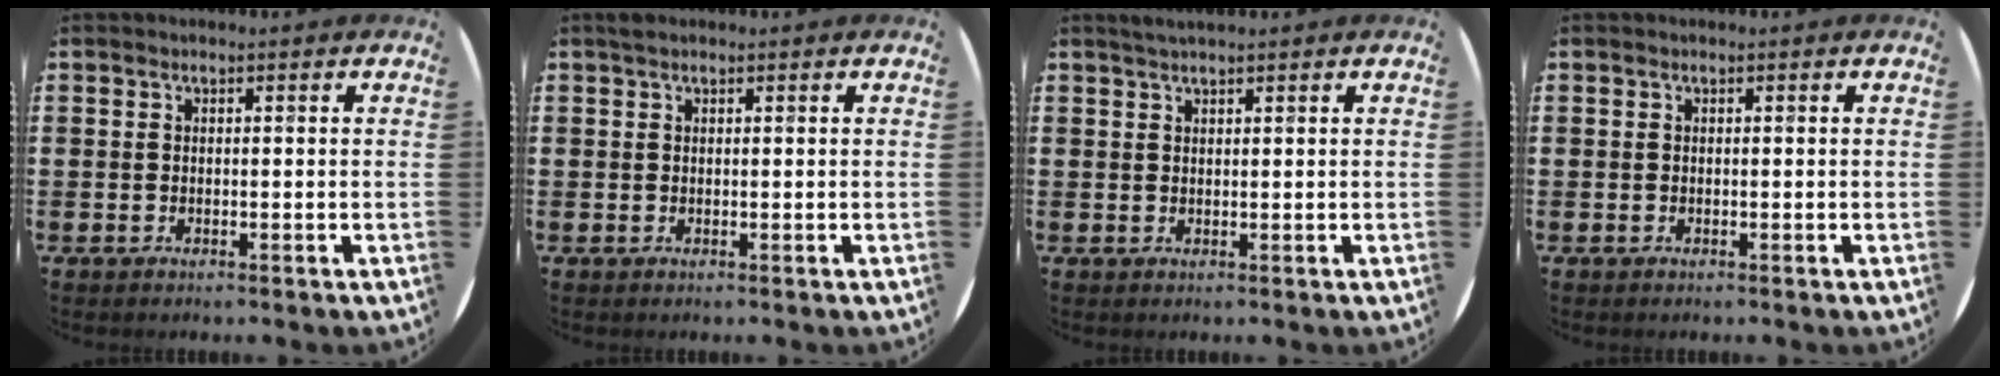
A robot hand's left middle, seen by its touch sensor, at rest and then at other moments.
{"total": 0.6, "force": [0.5, 0.3, 0.2], "torque": [-0.006, 0.003, 0.010]}
{"total": 1.3, "force": [1.2, 0.0, 0.5], "torque": [-0.010, 0.002, 0.022]}
{"total": 0.0}